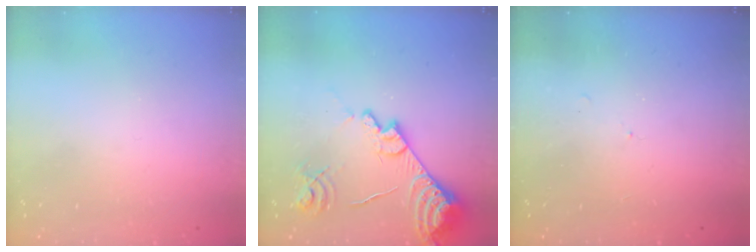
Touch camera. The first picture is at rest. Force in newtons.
{"total": 17.1, "press": 17.0, "slide": 1.8}
{"total": 5.0, "press": 4.9, "slide": 0.7}